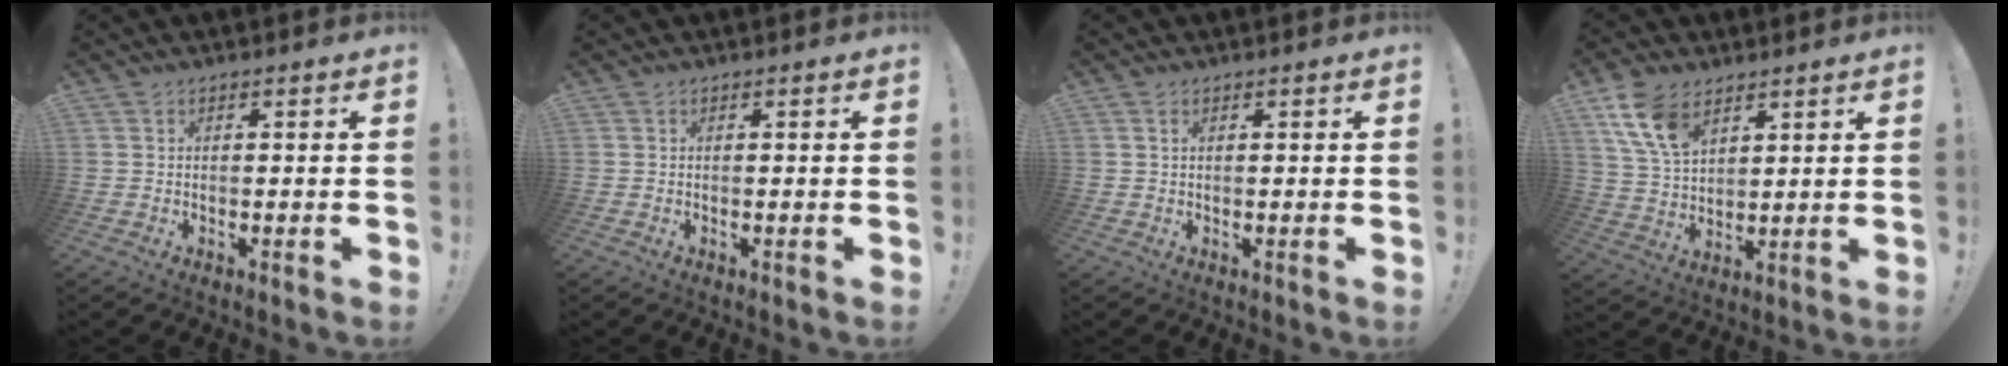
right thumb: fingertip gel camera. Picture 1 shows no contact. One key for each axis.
{"total": 0.0}
{"total": 0.9, "fx": 0.4, "fy": 0.5, "fz": 0.6, "tx": -0.013, "ty": 0.003, "tz": 0.008}
{"total": 11.6, "fx": 6.8, "fy": 6.8, "fz": 6.4, "tx": -0.132, "ty": -0.021, "tz": 0.134}